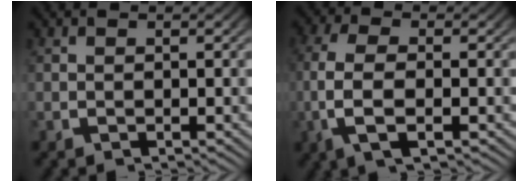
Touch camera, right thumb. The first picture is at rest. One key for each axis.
{"total": 6.7, "fx": -0.8, "fy": 4.0, "fz": 5.3, "tx": -0.143, "ty": -0.016, "tz": -0.008}